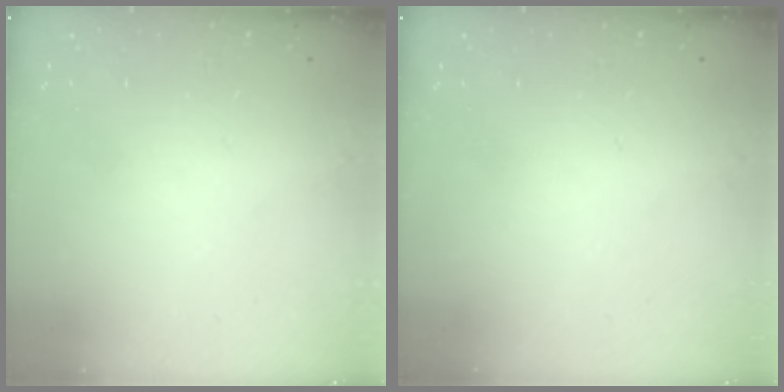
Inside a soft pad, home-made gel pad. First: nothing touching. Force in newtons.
{"total": 0.0}